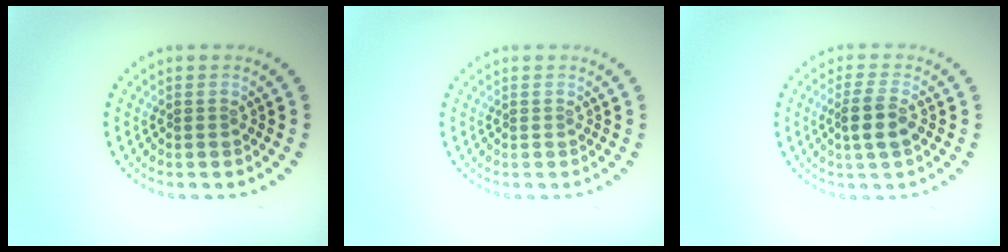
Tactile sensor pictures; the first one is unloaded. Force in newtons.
{"total": 0.0}
{"total": 2.7, "press": 2.5, "slide": 1.1}